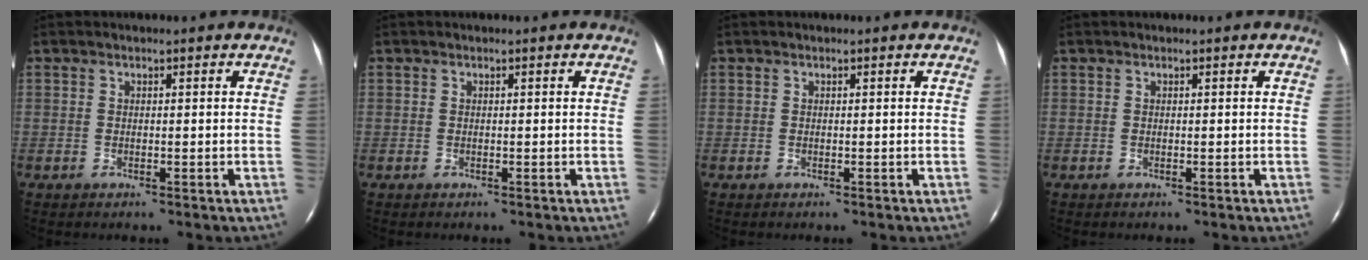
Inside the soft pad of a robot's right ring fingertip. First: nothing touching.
{"total": 0.0}
{"total": 0.0}
{"total": 0.0}